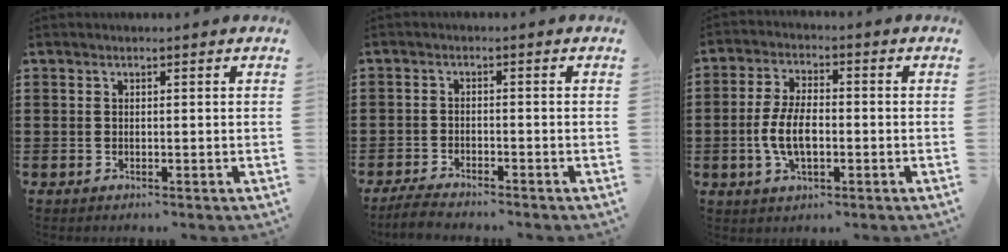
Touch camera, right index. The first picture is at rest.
{"total": 2.7, "force": [-2.7, 0.1, 0.2], "torque": [-0.014, 0.000, -0.059]}
{"total": 7.0, "force": [-1.3, 3.3, 6.0], "torque": [-0.142, -0.003, -0.032]}